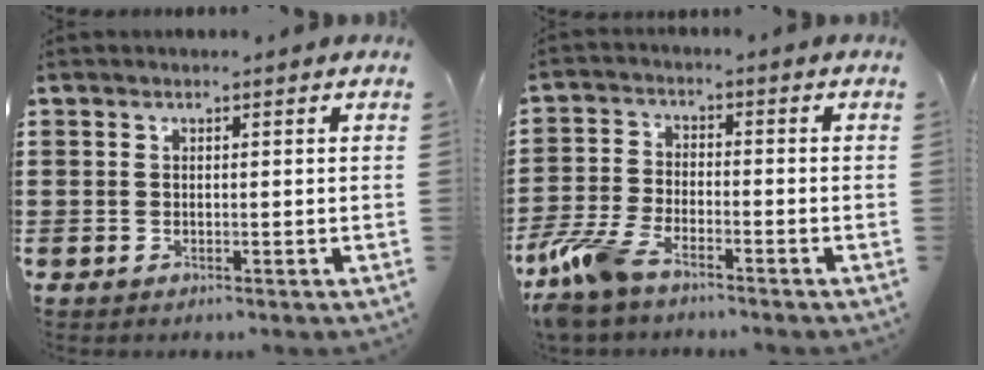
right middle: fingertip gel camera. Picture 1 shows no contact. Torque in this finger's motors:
{"motor_torque": [2.14, 0.00, 0.30, 0.17]}